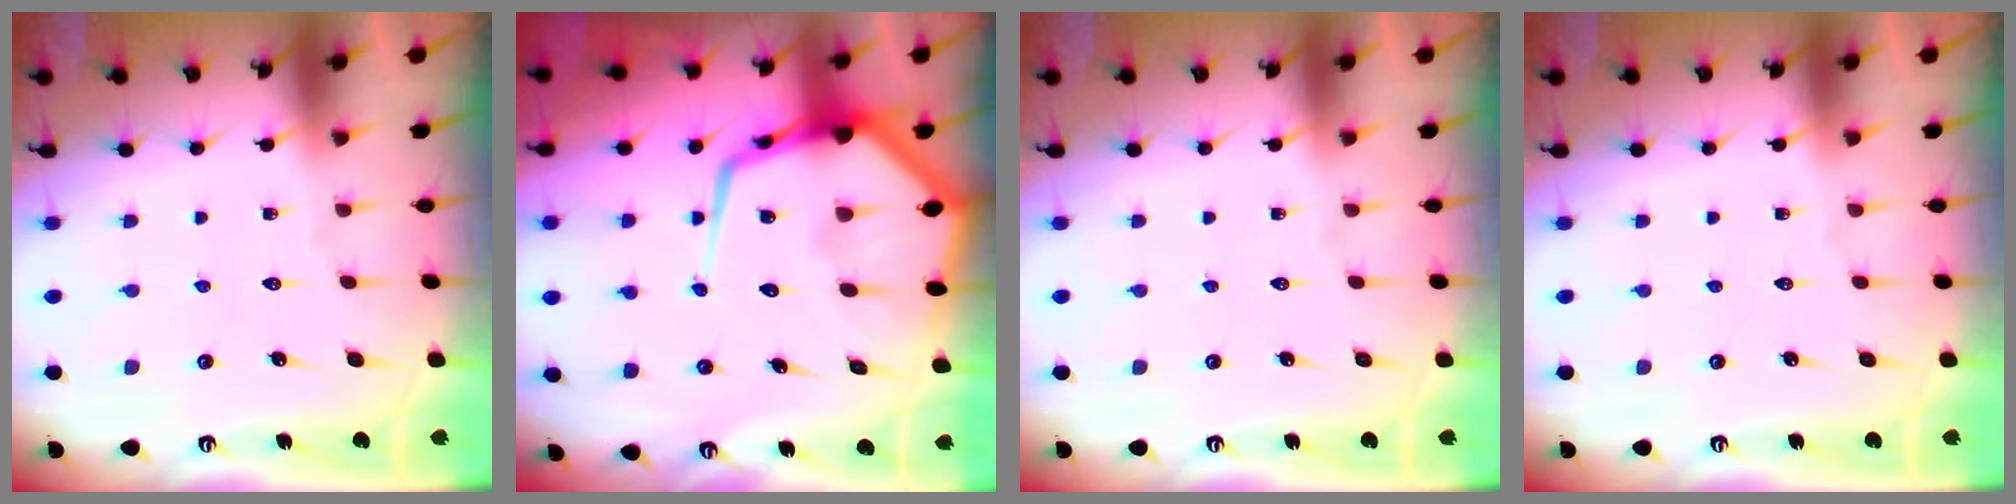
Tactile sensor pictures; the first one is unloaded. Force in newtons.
{"total": 17.0, "press": 16.9, "slide": 1.8}
{"total": 0.0}
{"total": 0.0}